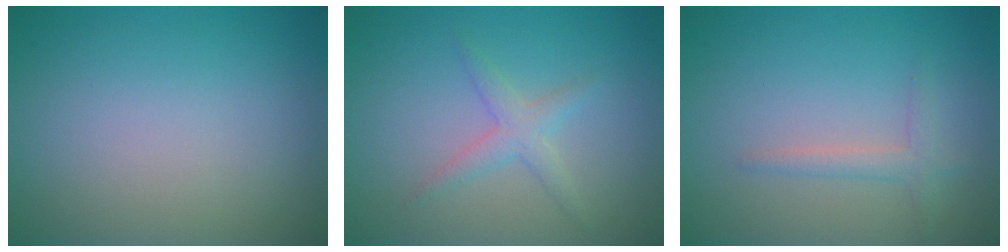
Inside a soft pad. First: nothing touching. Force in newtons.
{"total": 2.0, "press": 2.0, "slide": 0.1}
{"total": 1.6, "press": 1.6, "slide": 0.1}